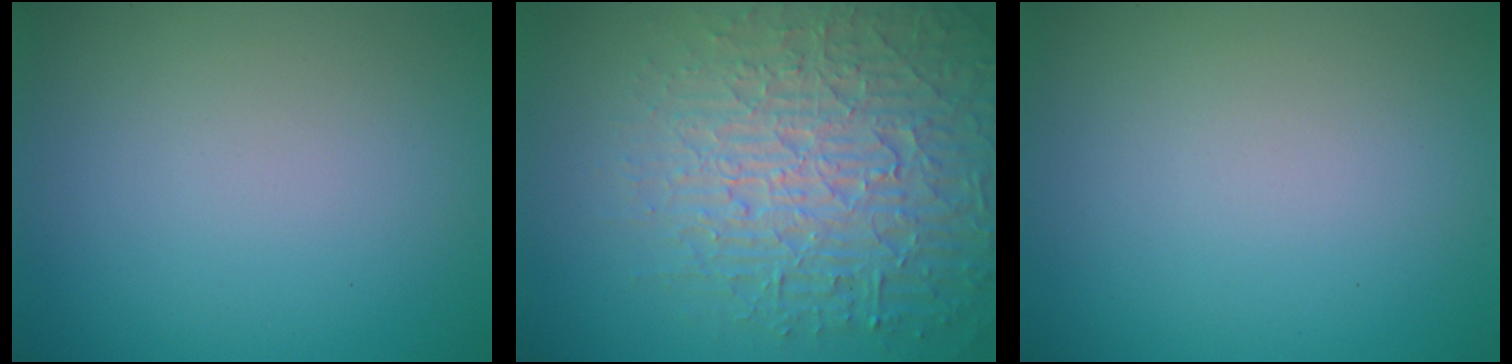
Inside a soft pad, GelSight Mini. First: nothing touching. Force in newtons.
{"total": 6.8, "press": 6.6, "slide": 1.7}
{"total": 0.0}